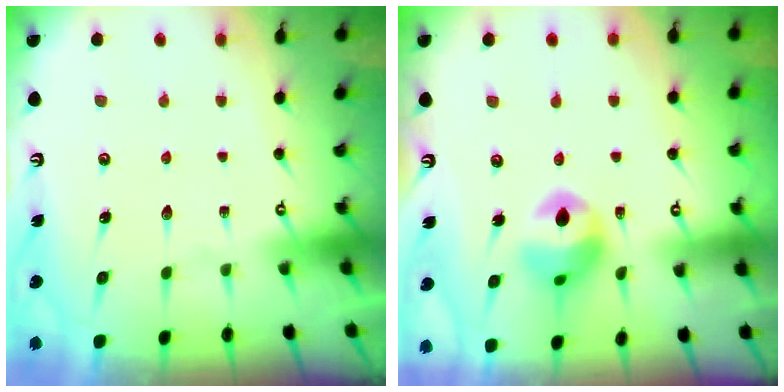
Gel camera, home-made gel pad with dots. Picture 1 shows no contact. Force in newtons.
{"total": 12.1, "press": 12.0, "slide": 1.6}